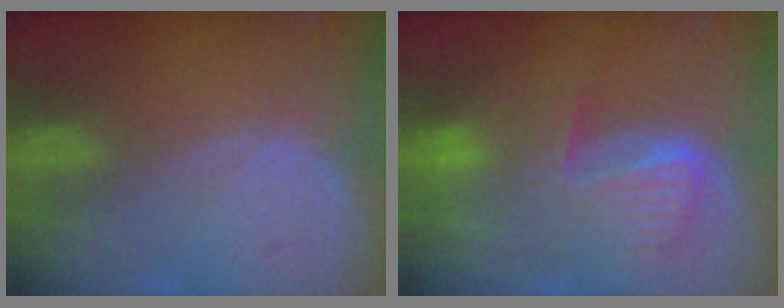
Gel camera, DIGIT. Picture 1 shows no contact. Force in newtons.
{"total": 9.9, "press": 8.6, "slide": 5.0}